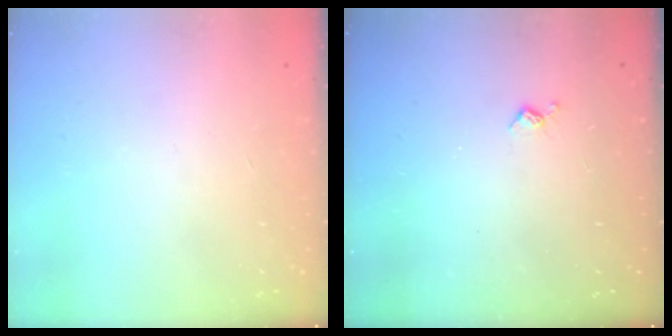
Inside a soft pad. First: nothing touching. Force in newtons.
{"total": 3.9, "press": 3.9, "slide": 0.8}